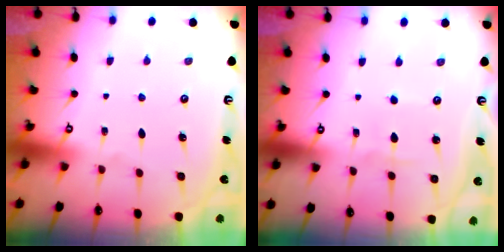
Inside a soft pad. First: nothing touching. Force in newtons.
{"total": 2.3, "press": 2.3, "slide": 0.3}